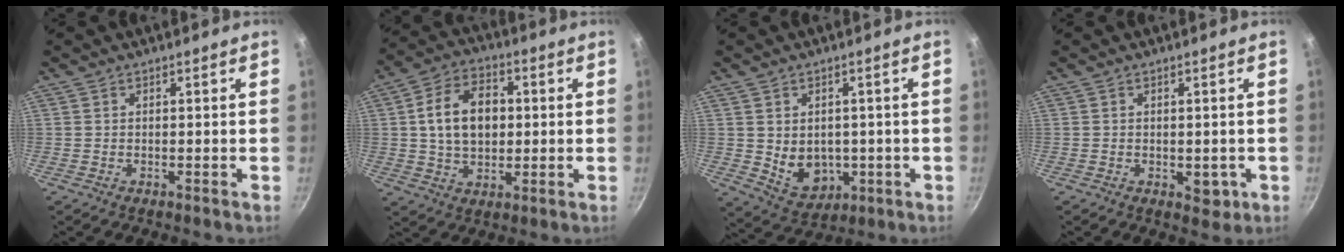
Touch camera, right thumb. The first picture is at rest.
{"total": 12.6, "force": [1.4, 8.8, 9.0], "torque": [-0.129, 0.014, 0.017]}
{"total": 8.0, "force": [-0.3, 6.4, 4.8], "torque": [-0.053, -0.011, 0.015]}
{"total": 3.2, "force": [-0.6, 2.1, 2.3], "torque": [-0.014, 0.001, -0.005]}